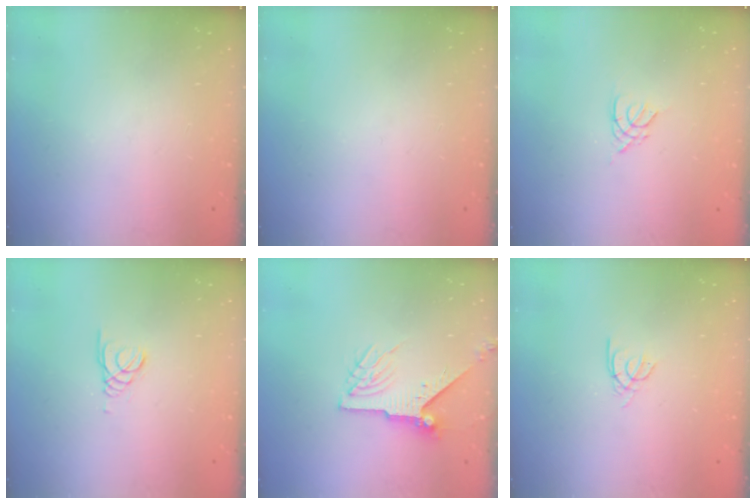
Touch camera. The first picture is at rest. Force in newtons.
{"total": 0.0}
{"total": 2.7, "press": 2.7, "slide": 0.5}
{"total": 1.0, "press": 1.0, "slide": 0.1}
{"total": 8.1, "press": 8.1, "slide": 0.5}
{"total": 2.1, "press": 2.1, "slide": 0.2}